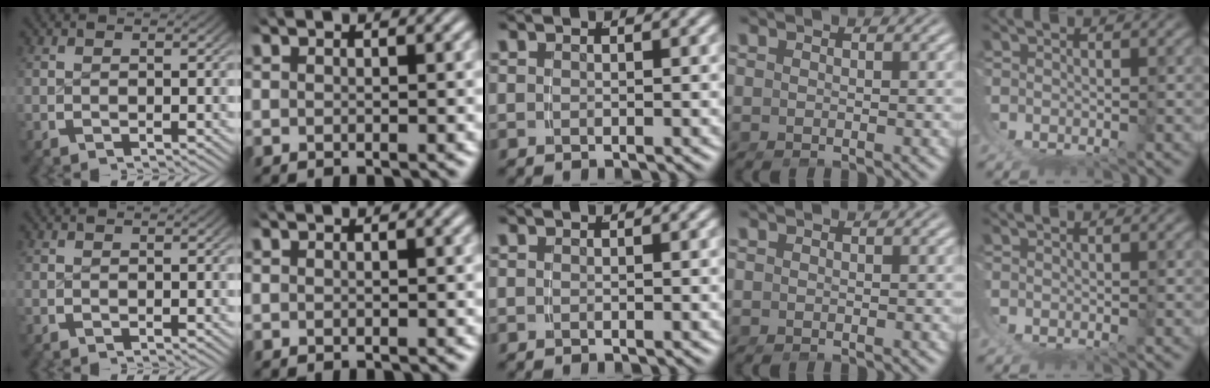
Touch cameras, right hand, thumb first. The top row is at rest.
{}